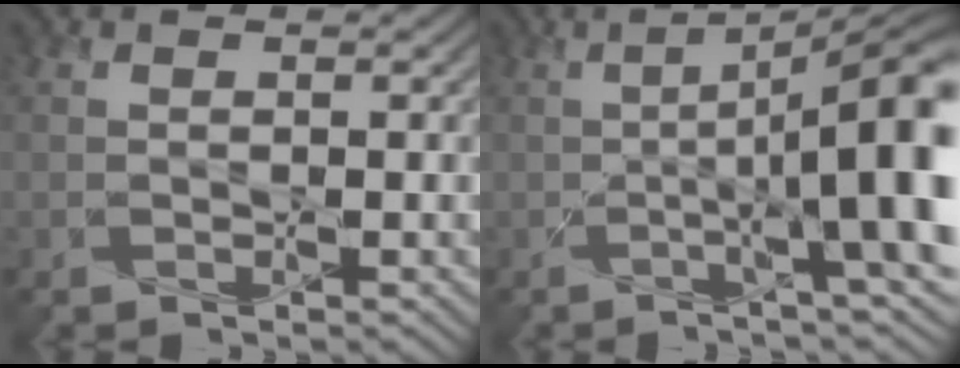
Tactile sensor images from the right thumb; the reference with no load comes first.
{"total": 12.5, "force": [-0.9, 2.6, 12.2], "torque": [-0.160, 0.007, -0.018]}